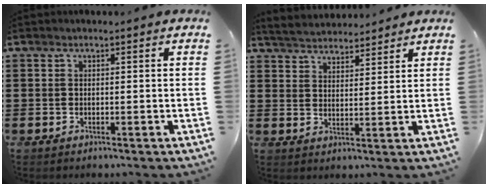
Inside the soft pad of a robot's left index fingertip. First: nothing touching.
{"total": 4.0, "force": [4.0, 0.6, 0.1], "torque": [-0.018, -0.015, 0.072]}